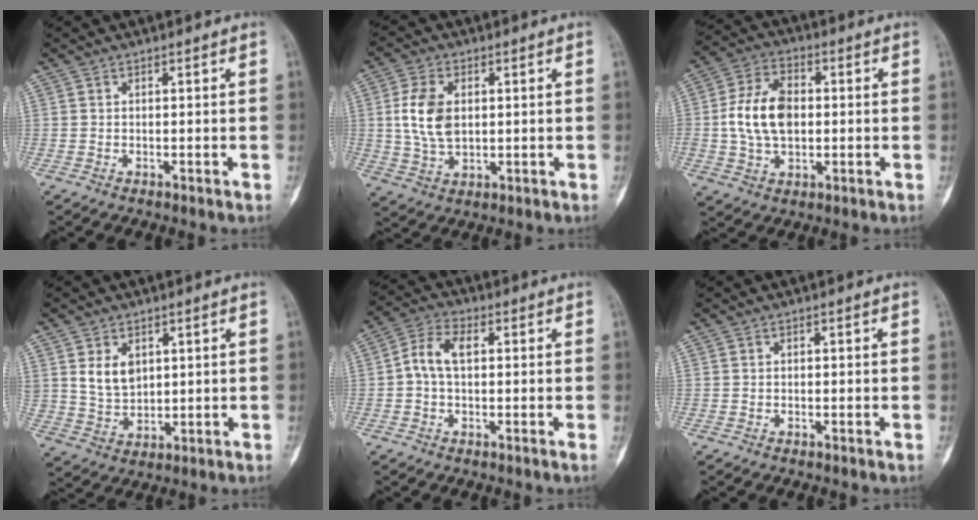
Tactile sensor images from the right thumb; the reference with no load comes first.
{"total": 9.0, "force": [1.2, 5.7, 6.8], "torque": [-0.129, -0.002, 0.029]}
{"total": 12.1, "force": [0.1, 7.9, 9.1], "torque": [-0.162, 0.015, 0.001]}
{"total": 6.5, "force": [2.4, 4.5, 4.0], "torque": [-0.056, -0.017, 0.056]}
{"total": 6.0, "force": [0.5, 3.4, 4.9], "torque": [-0.100, 0.017, 0.000]}
{"total": 0.0}